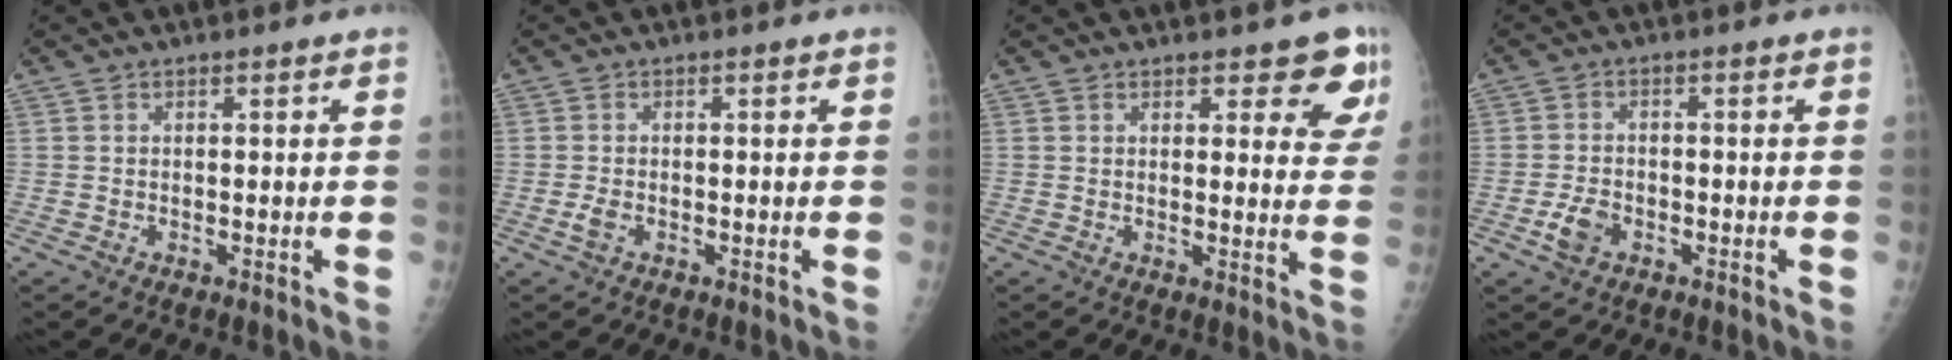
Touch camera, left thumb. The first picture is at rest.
{"total": 1.8, "force": [-0.8, 1.0, 1.2], "torque": [-0.029, 0.000, -0.016]}
{"total": 7.1, "force": [5.3, 3.0, 3.7], "torque": [-0.001, -0.032, 0.049]}
{"total": 3.9, "force": [-2.0, 2.5, 2.3], "torque": [-0.043, 0.010, -0.035]}